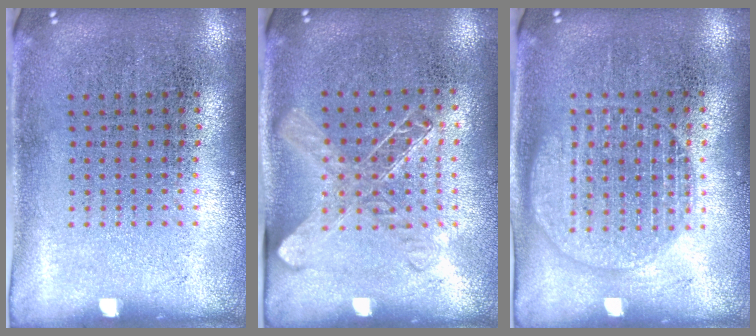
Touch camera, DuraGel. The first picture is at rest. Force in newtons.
{"total": 1.4, "press": 1.3, "slide": 0.6}
{"total": 1.4, "press": 1.4, "slide": 0.1}